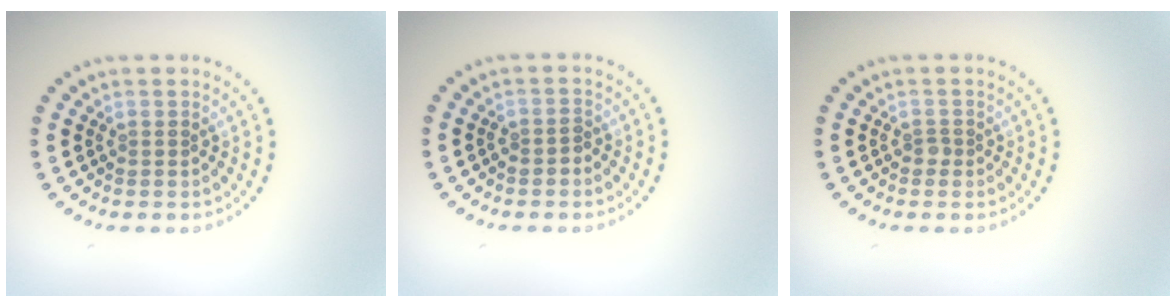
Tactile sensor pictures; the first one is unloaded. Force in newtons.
{"total": 1.1, "press": 1.0, "slide": 0.5}
{"total": 0.6, "press": 0.5, "slide": 0.4}